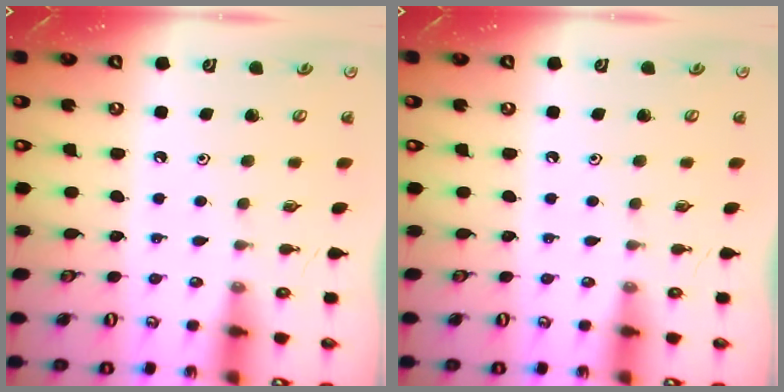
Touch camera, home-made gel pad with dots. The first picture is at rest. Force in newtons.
{"total": 0.0}